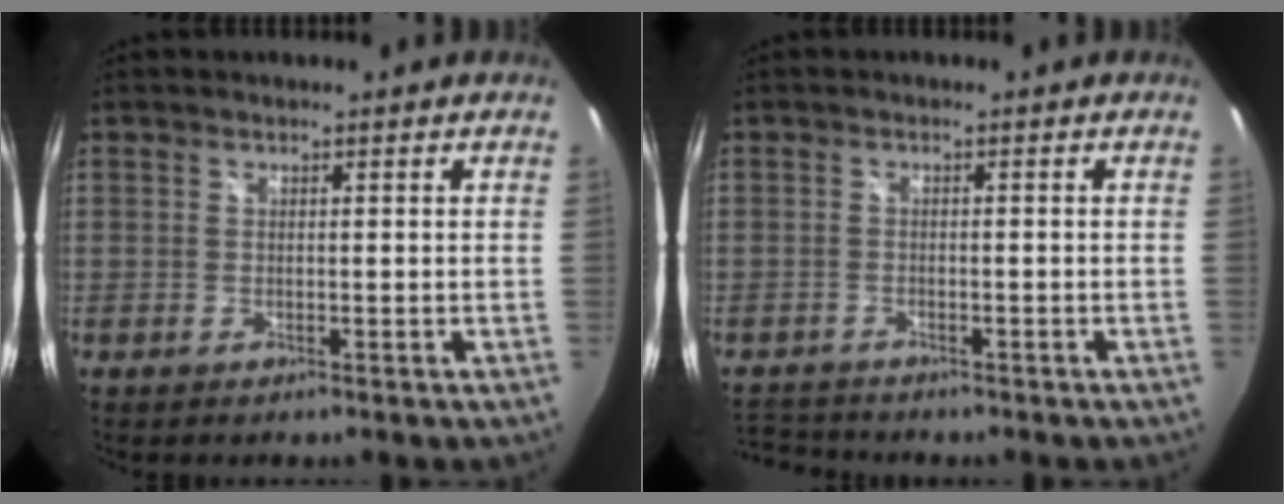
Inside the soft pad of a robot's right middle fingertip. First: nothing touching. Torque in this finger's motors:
{"motor_torque": [-0.36, -0.11, -0.17, -0.04]}